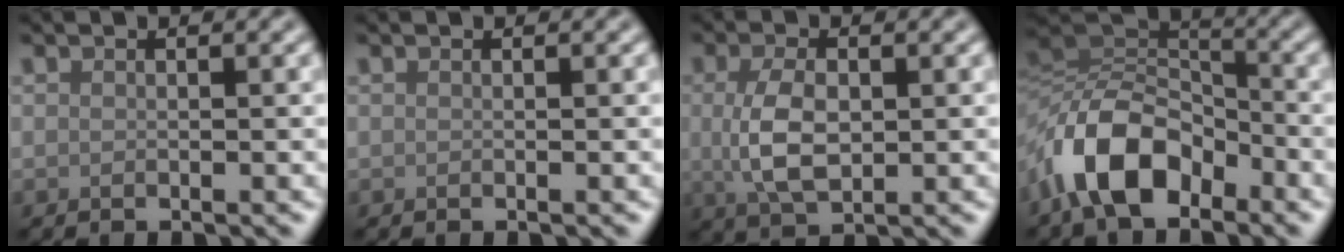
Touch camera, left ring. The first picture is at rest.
{"total": 0.0}
{"total": 4.7, "force": [0.1, 2.6, 4.0], "torque": [-0.086, 0.001, 0.005]}
{"total": 8.9, "force": [-4.9, 4.8, 5.8], "torque": [-0.105, 0.014, -0.104]}